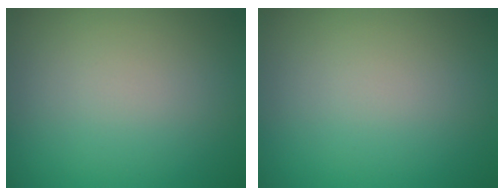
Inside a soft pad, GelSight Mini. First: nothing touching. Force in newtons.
{"total": 0.0}